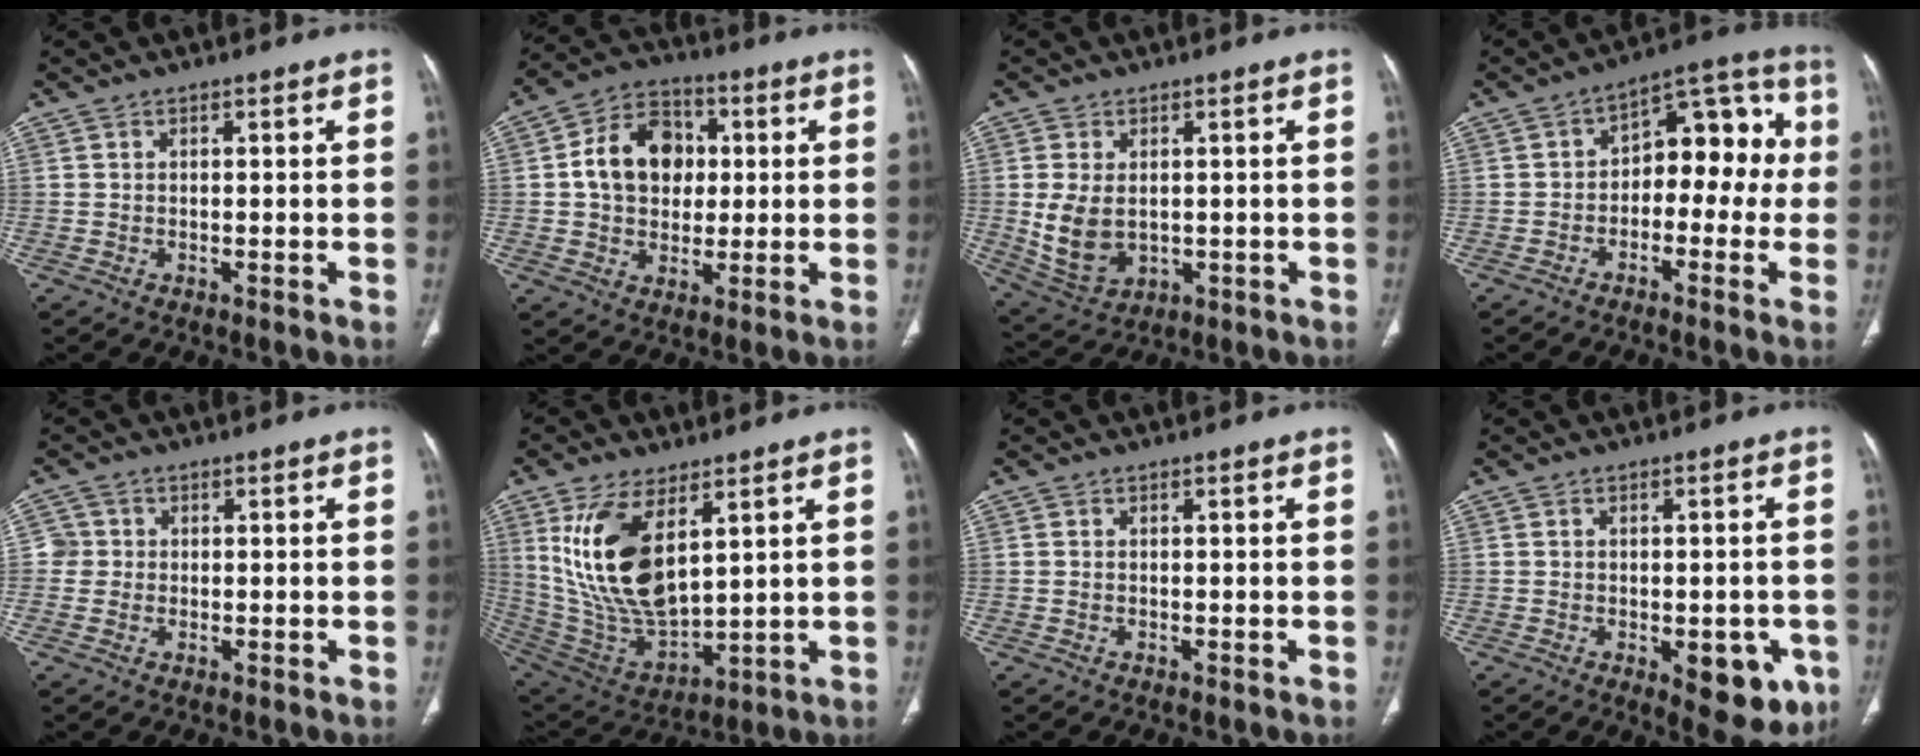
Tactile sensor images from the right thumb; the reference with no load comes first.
{"total": 13.1, "force": [1.6, 10.2, 8.1], "torque": [-0.103, 0.014, 0.021]}
{"total": 8.9, "force": [0.1, 6.1, 6.5], "torque": [-0.121, -0.011, 0.021]}
{"total": 15.1, "force": [-0.9, 9.2, 12.0], "torque": [-0.099, 0.058, -0.030]}
{"total": 2.4, "force": [0.1, 2.4, 0.2], "torque": [0.015, 0.007, -0.003]}
{"total": 17.9, "force": [6.7, 8.2, 14.4], "torque": [-0.271, -0.028, 0.149]}
{"total": 0.0}
{"total": 10.2, "force": [-3.7, 5.0, 8.1], "torque": [-0.068, 0.003, -0.035]}